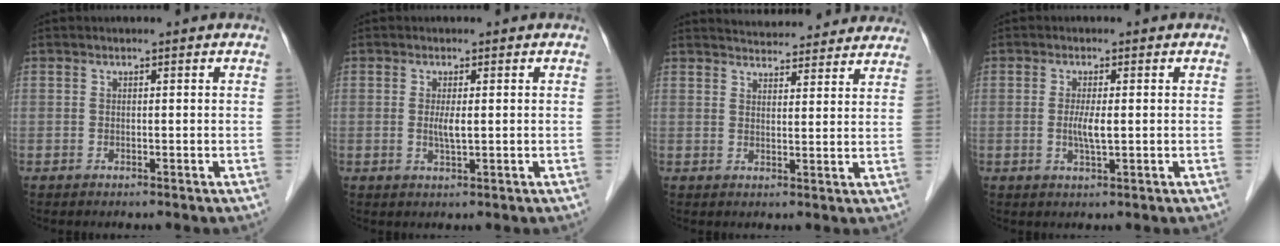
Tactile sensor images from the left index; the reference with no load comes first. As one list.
[{"total": 2.0, "force": [0.1, 0.3, 2.0], "torque": [-0.046, -0.004, 0.004]}, {"total": 14.7, "force": [14.0, 2.9, 3.6], "torque": [-0.035, 0.017, 0.168]}, {"total": 2.8, "force": [-0.1, 0.4, 2.8], "torque": [-0.061, -0.005, -0.001]}]